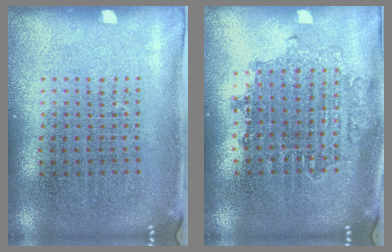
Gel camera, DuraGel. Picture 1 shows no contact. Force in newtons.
{"total": 1.6, "press": 1.4, "slide": 0.7}